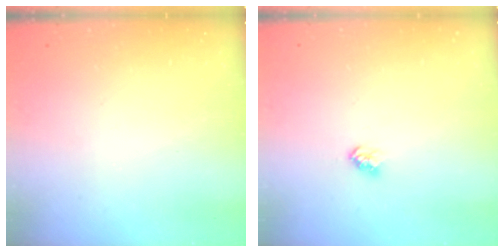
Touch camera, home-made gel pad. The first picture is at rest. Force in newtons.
{"total": 2.5, "press": 2.4, "slide": 0.4}